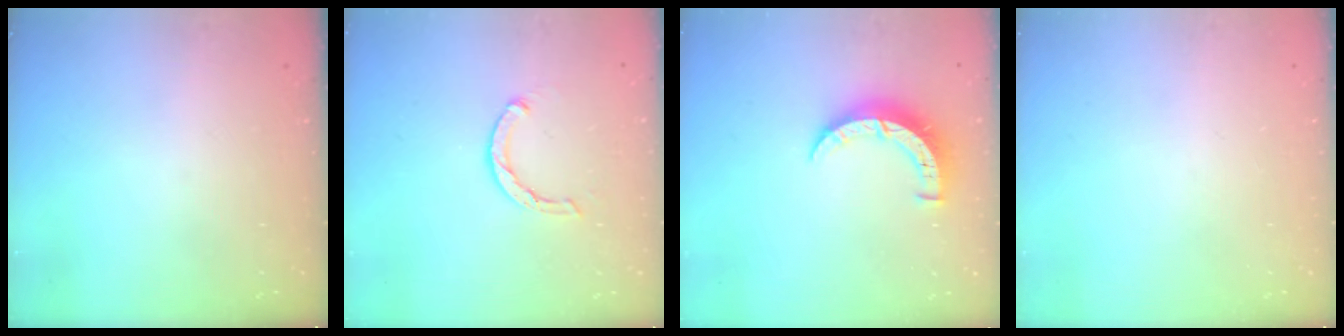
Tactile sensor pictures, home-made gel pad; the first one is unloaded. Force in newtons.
{"total": 3.6, "press": 3.5, "slide": 0.5}
{"total": 7.0, "press": 7.0, "slide": 0.2}
{"total": 0.0}